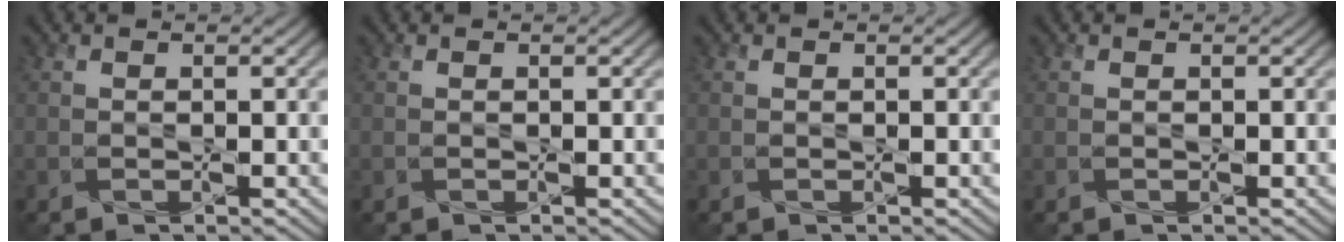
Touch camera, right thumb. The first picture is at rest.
{"total": 0.0}
{"total": 0.0}
{"total": 0.0}